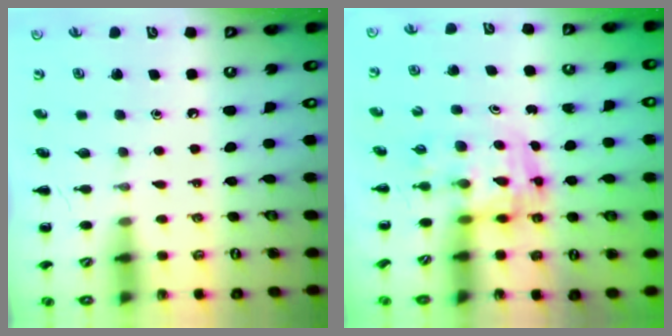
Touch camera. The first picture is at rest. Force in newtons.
{"total": 3.7, "press": 3.6, "slide": 0.7}